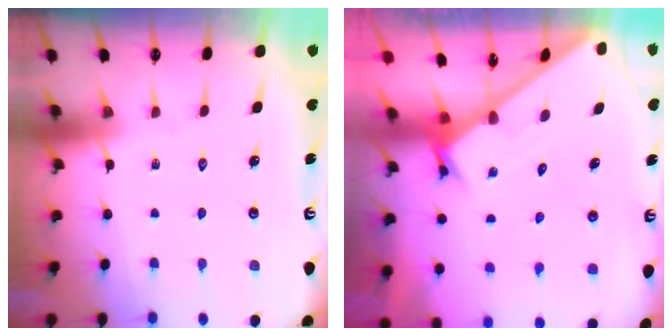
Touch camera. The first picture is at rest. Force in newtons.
{"total": 1.6, "press": 1.6, "slide": 0.1}